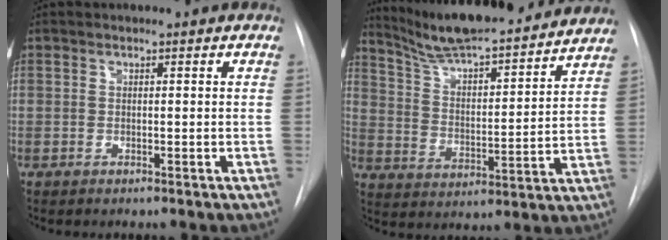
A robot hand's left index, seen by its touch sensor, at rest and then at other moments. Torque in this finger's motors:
{"motor_torque": [0.43, -0.55, 0.27, 0.15]}